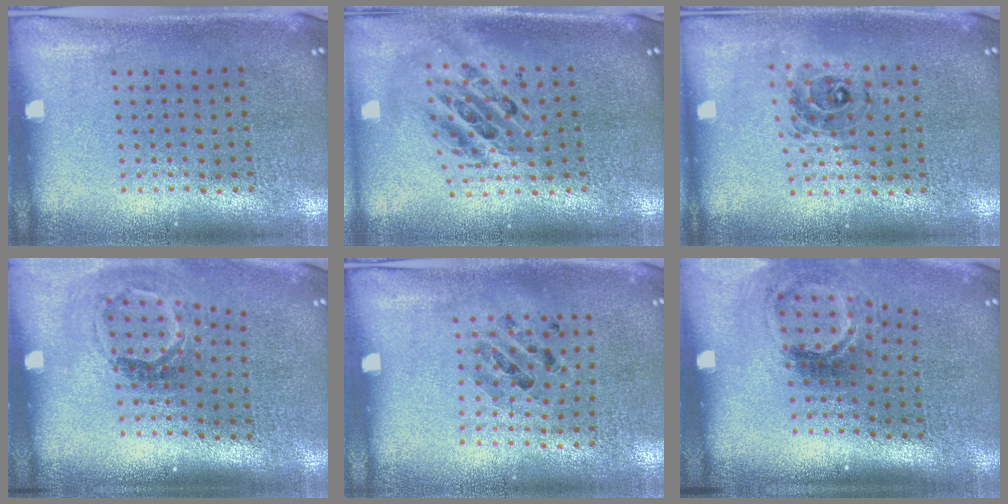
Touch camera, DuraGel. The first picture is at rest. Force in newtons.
{"total": 2.2, "press": 1.7, "slide": 1.4}
{"total": 0.7, "press": 0.7, "slide": 0.1}
{"total": 1.8, "press": 1.2, "slide": 1.4}
{"total": 0.8, "press": 0.7, "slide": 0.3}
{"total": 2.1, "press": 1.3, "slide": 1.6}